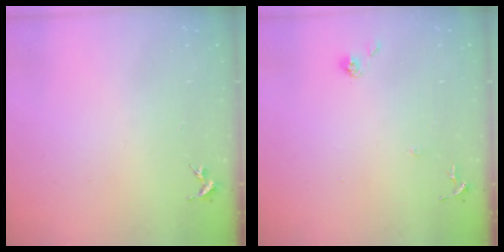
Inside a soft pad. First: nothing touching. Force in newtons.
{"total": 6.4, "press": 6.4, "slide": 0.4}